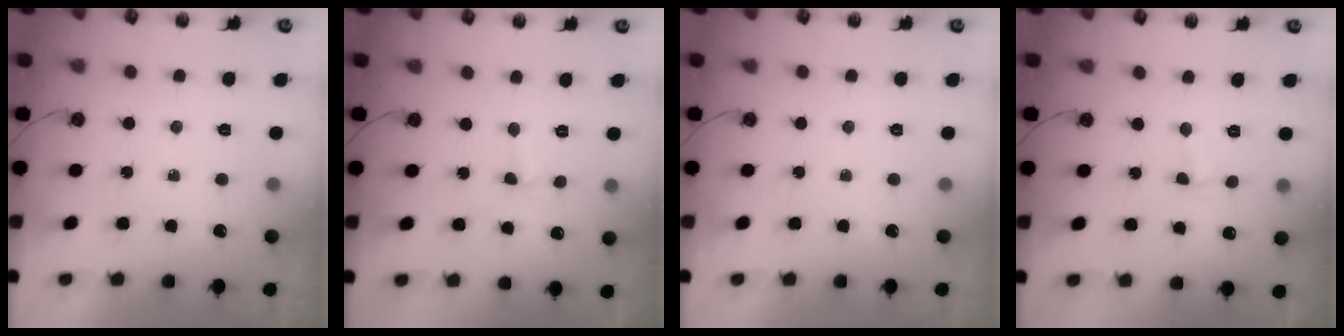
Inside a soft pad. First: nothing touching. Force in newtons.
{"total": 3.2, "press": 1.8, "slide": 2.6}
{"total": 0.0}
{"total": 2.6, "press": 2.5, "slide": 0.5}